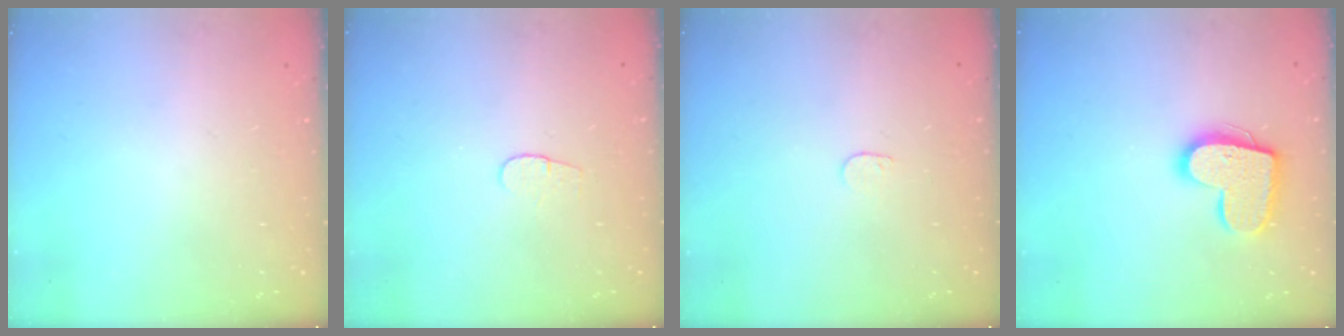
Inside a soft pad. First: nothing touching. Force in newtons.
{"total": 3.6, "press": 3.6, "slide": 0.4}
{"total": 3.3, "press": 3.3, "slide": 0.3}
{"total": 14.9, "press": 14.9, "slide": 1.0}